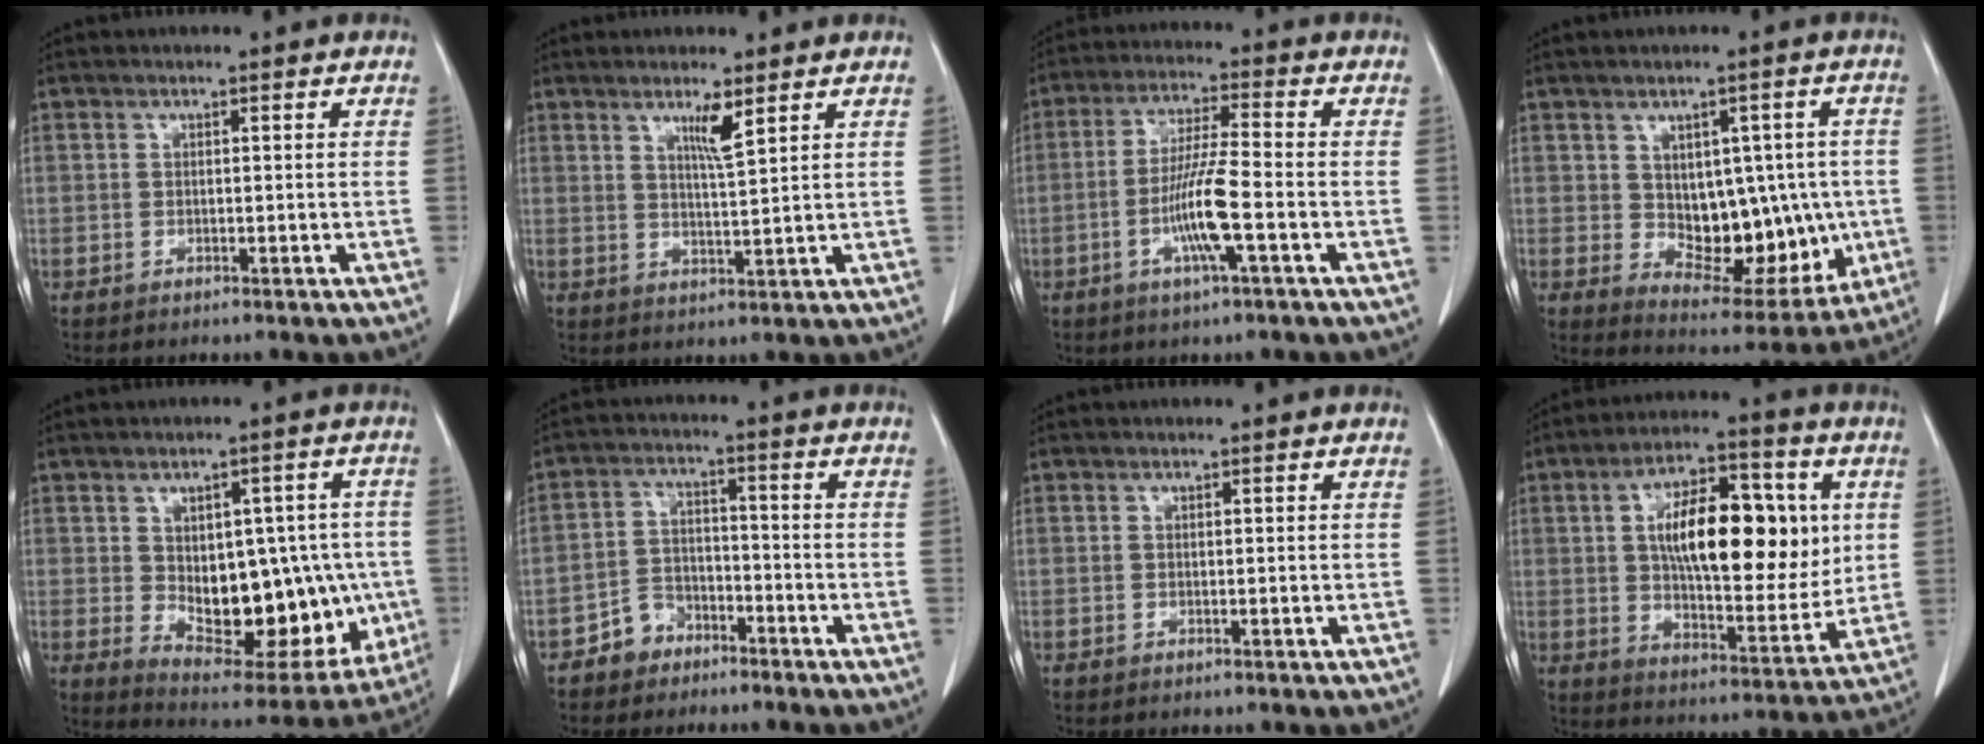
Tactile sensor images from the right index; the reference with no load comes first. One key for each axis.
{"total": 3.8, "fx": 2.3, "fy": -0.3, "fz": 3.1, "tx": -0.057, "ty": -0.010, "tz": 0.044}
{"total": 8.9, "fx": -2.8, "fy": 0.0, "fz": 8.5, "tx": -0.166, "ty": -0.006, "tz": -0.055}
{"total": 13.5, "fx": -0.4, "fy": 7.9, "fz": 10.9, "tx": -0.132, "ty": 0.014, "tz": 0.026}
{"total": 19.1, "fx": -1.8, "fy": 10.3, "fz": 16.0, "tx": -0.225, "ty": 0.008, "tz": 0.006}
{"total": 5.0, "fx": -3.5, "fy": 3.5, "fz": 0.7, "tx": -0.008, "ty": 0.013, "tz": -0.064}
{"total": 0.0}
{"total": 18.9, "fx": 3.6, "fy": 7.5, "fz": 17.0, "tx": -0.273, "ty": 0.020, "tz": 0.060}